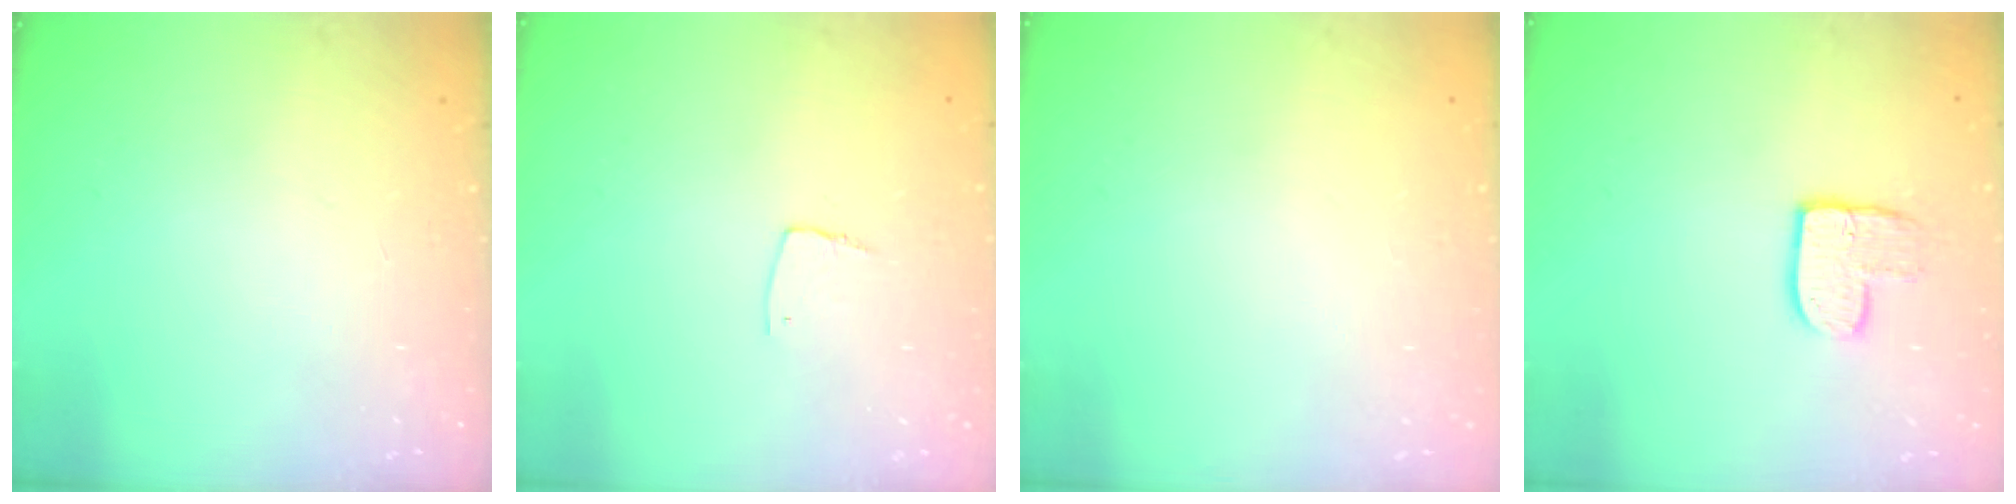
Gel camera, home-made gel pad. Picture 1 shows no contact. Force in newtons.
{"total": 4.7, "press": 4.7, "slide": 0.4}
{"total": 0.5, "press": 0.5, "slide": 0.1}
{"total": 8.5, "press": 8.4, "slide": 0.5}